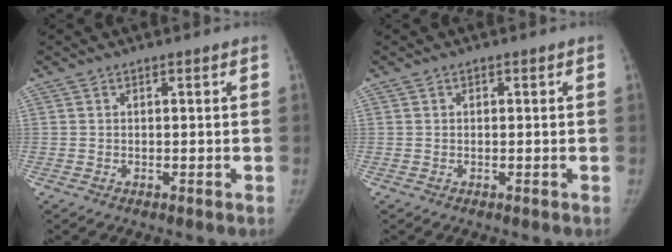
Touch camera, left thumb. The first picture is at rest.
{"total": 0.0}